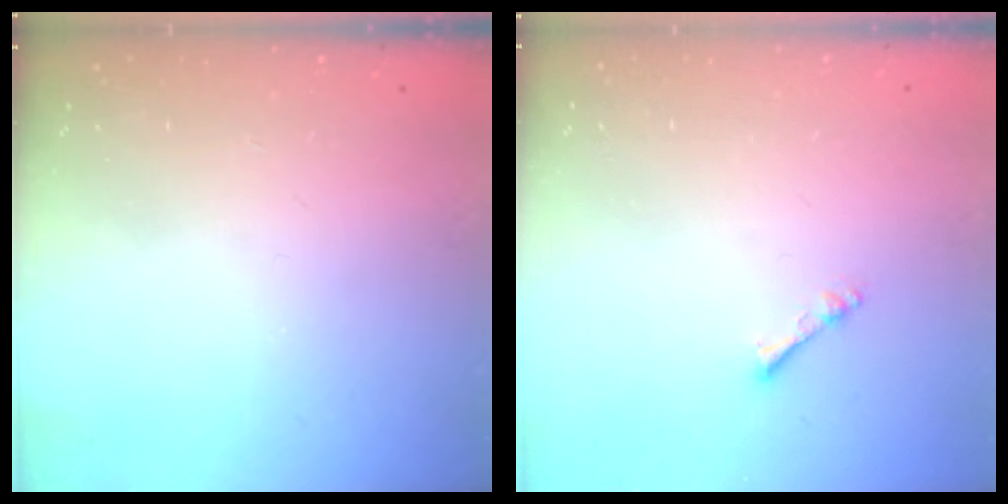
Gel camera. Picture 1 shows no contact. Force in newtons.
{"total": 1.1, "press": 1.1, "slide": 0.2}